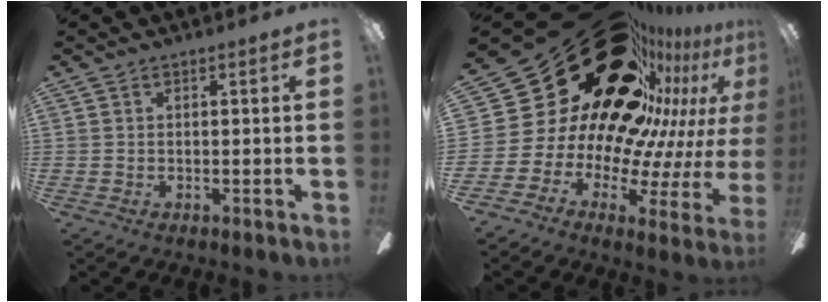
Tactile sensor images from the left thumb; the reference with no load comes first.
{"total": 34.0, "force": [21.2, 18.2, 19.4], "torque": [-0.278, -0.207, 0.430]}